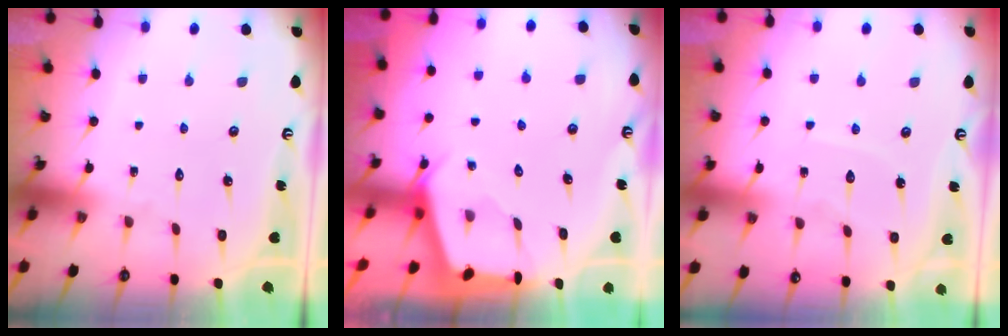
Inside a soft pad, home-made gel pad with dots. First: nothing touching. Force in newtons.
{"total": 2.4, "press": 2.4, "slide": 0.3}
{"total": 5.1, "press": 5.1, "slide": 0.6}